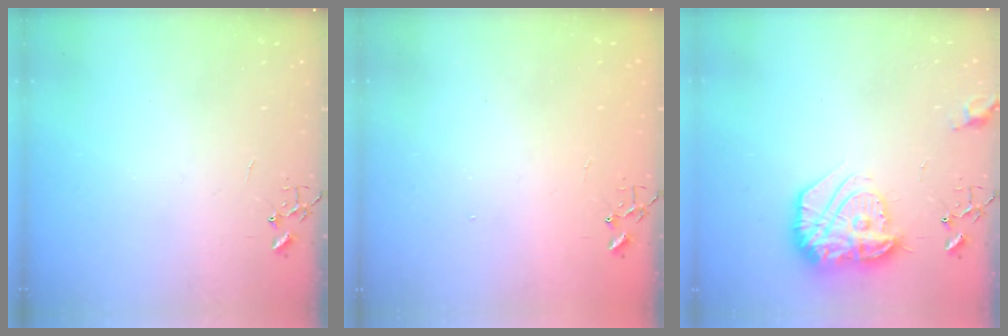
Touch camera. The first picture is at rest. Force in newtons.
{"total": 1.2, "press": 1.2, "slide": 0.1}
{"total": 20.4, "press": 20.4, "slide": 1.6}